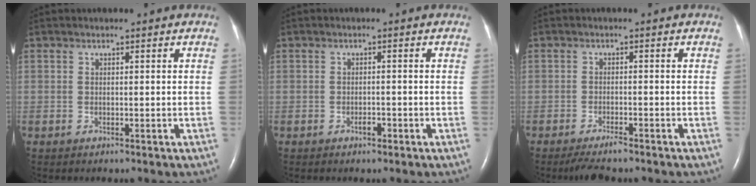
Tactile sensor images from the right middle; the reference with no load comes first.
{"total": 1.2, "force": [-0.7, 0.5, 0.7], "torque": [-0.013, 0.001, -0.010]}
{"total": 3.5, "force": [-2.9, 0.4, 2.0], "torque": [-0.042, -0.010, -0.048]}